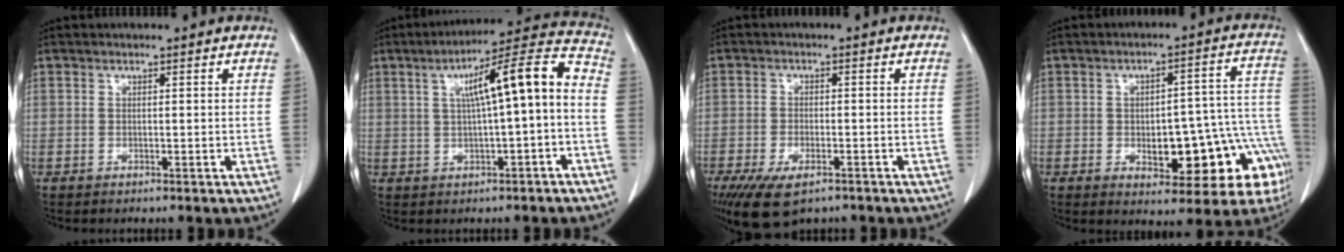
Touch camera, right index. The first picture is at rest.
{"total": 11.8, "force": [0.6, 1.1, 11.7], "torque": [-0.168, 0.038, 0.008]}
{"total": 8.7, "force": [-5.7, 3.6, 5.5], "torque": [-0.100, -0.014, -0.092]}
{"total": 17.1, "force": [-5.7, 6.7, 14.7], "torque": [-0.104, 0.049, -0.055]}